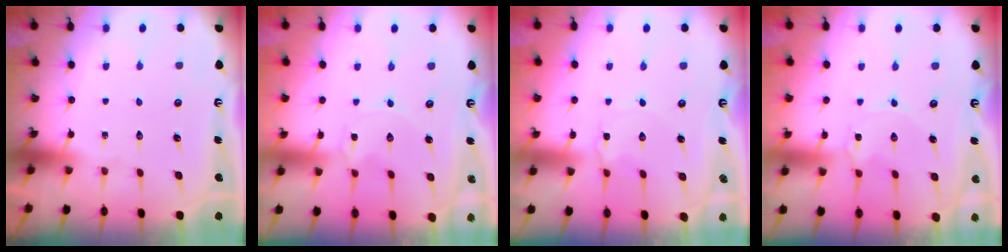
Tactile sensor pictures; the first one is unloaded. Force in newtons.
{"total": 0.0}
{"total": 1.6, "press": 1.5, "slide": 0.2}
{"total": 0.6, "press": 0.6, "slide": 0.1}